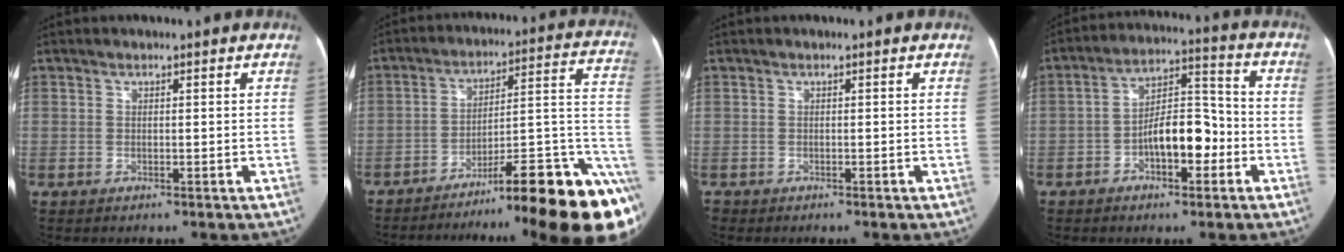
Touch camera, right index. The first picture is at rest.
{"total": 24.6, "force": [-15.1, 1.7, 19.3], "torque": [-0.156, 0.028, -0.218]}
{"total": 1.0, "force": [-0.5, 0.8, 0.0], "torque": [-0.002, 0.005, -0.010]}
{"total": 9.9, "force": [-3.4, 4.3, 8.3], "torque": [-0.141, 0.035, -0.053]}